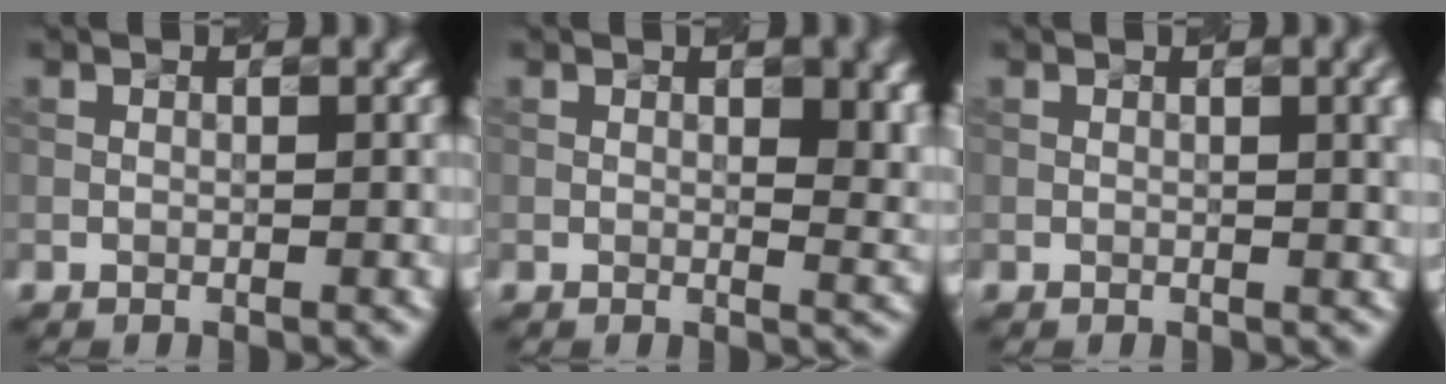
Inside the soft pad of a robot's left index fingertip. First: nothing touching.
{"total": 5.5, "force": [1.5, 2.2, 4.8], "torque": [-0.044, -0.001, 0.032]}
{"total": 4.1, "force": [1.0, 1.6, 3.6], "torque": [-0.027, 0.015, 0.012]}